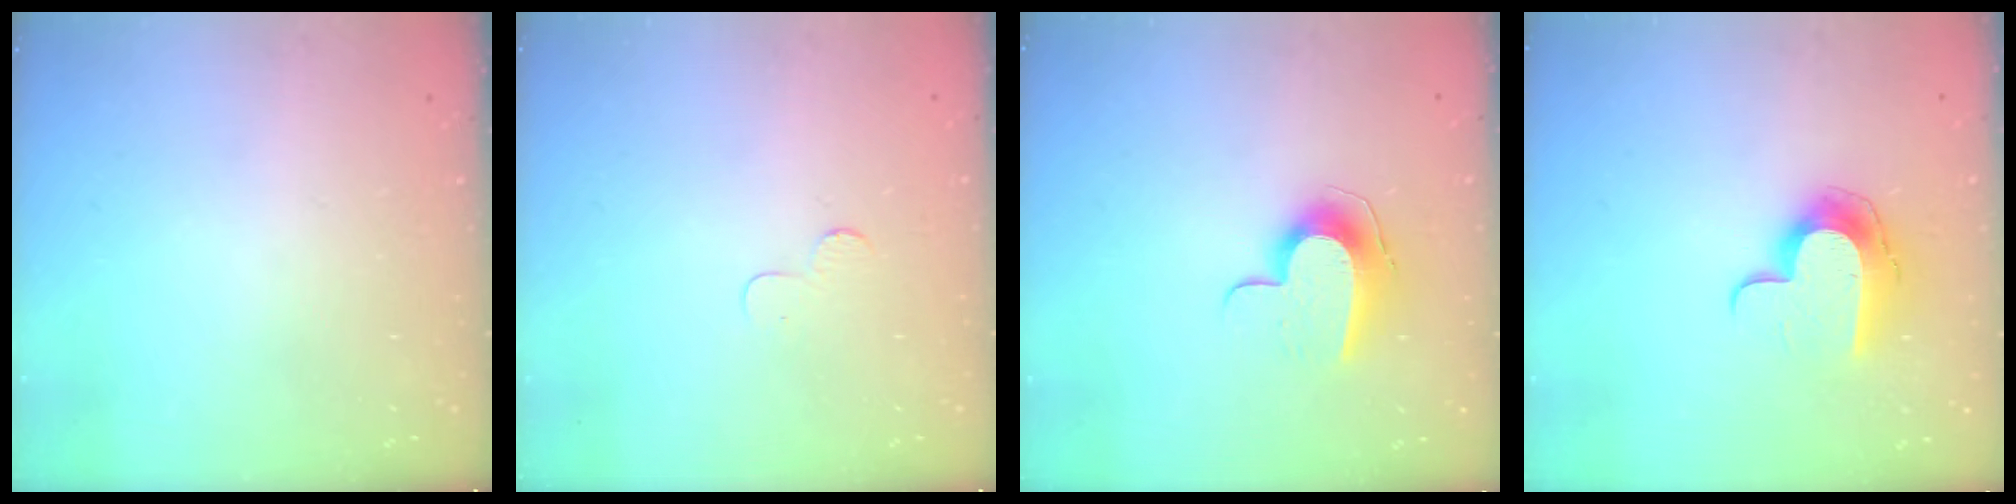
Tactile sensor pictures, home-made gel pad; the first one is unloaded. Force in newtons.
{"total": 3.7, "press": 3.7, "slide": 0.4}
{"total": 10.0, "press": 10.0, "slide": 0.4}
{"total": 11.2, "press": 11.2, "slide": 0.4}